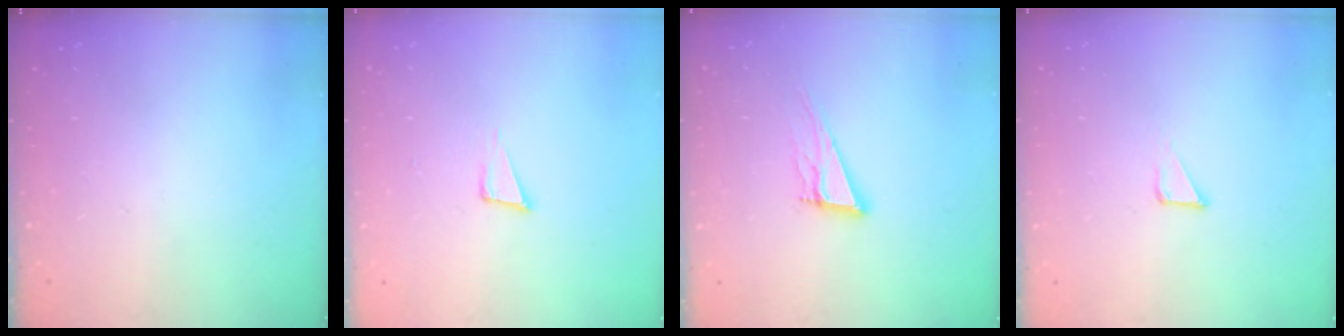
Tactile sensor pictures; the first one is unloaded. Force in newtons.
{"total": 4.0, "press": 2.7, "slide": 2.9}
{"total": 11.5, "press": 11.2, "slide": 2.6}
{"total": 2.8, "press": 2.8, "slide": 0.1}